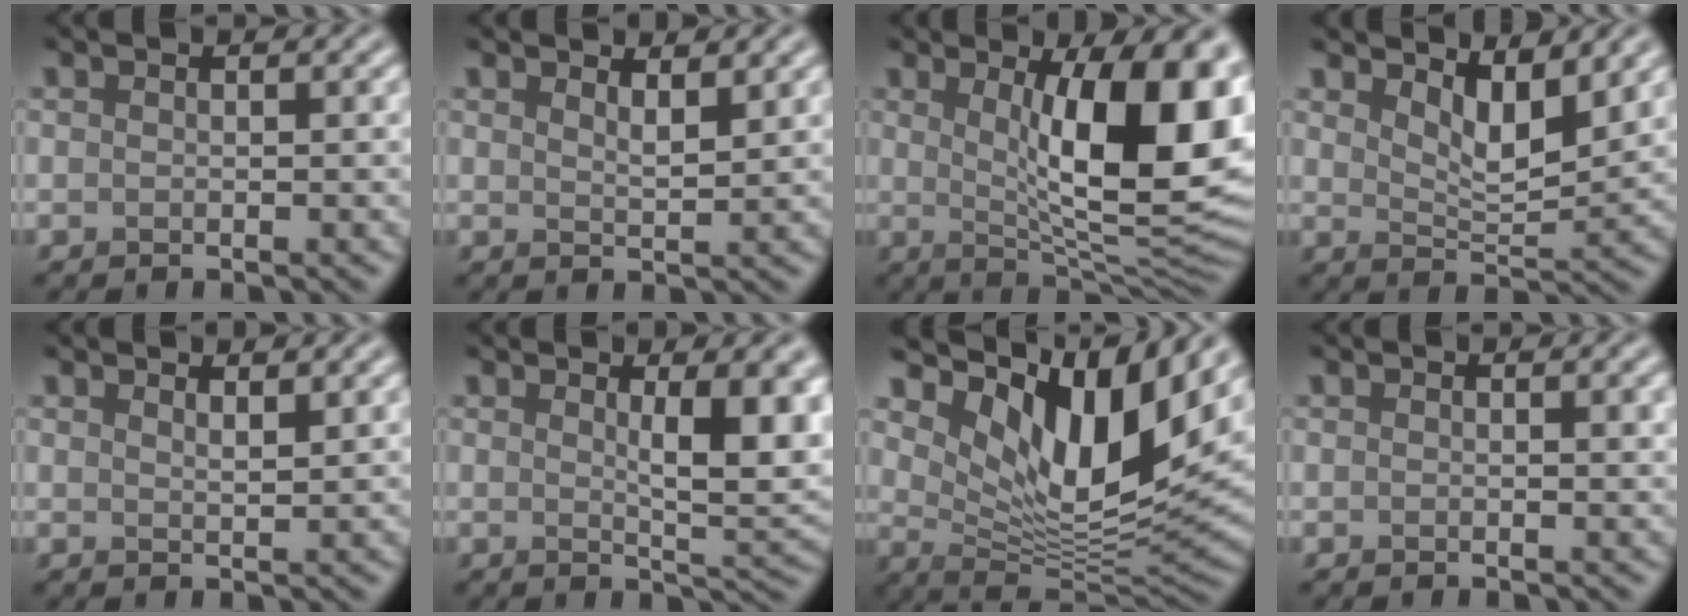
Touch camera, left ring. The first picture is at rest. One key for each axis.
{"total": 1.9, "fx": 1.6, "fy": 0.4, "fz": 1.0, "tx": -0.010, "ty": 0.000, "tz": 0.026}
{"total": 13.5, "fx": 2.3, "fy": 4.2, "fz": 12.6, "tx": -0.145, "ty": -0.007, "tz": 0.034}
{"total": 4.2, "fx": 2.7, "fy": 1.4, "fz": 2.9, "tx": -0.057, "ty": -0.012, "tz": 0.044}
{"total": 1.6, "fx": 1.4, "fy": 0.4, "fz": 0.7, "tx": -0.005, "ty": 0.001, "tz": 0.020}
{"total": 6.7, "fx": 1.8, "fy": 1.9, "fz": 6.2, "tx": -0.081, "ty": -0.010, "tz": 0.034}
{"total": 11.6, "fx": 5.5, "fy": 4.4, "fz": 9.2, "tx": -0.145, "ty": -0.013, "tz": 0.108}
{"total": 0.7, "fx": 0.3, "fy": 0.1, "fz": 0.6, "tx": -0.005, "ty": 0.000, "tz": 0.004}